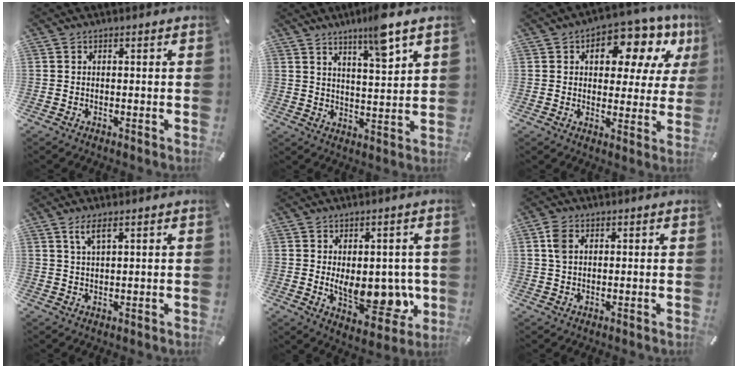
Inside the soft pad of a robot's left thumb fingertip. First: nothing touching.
{"total": 8.3, "force": [6.4, 0.8, 5.2], "torque": [-0.085, -0.038, 0.106]}
{"total": 12.6, "force": [6.0, 7.3, 8.4], "torque": [-0.109, -0.028, 0.099]}
{"total": 3.5, "force": [2.0, 0.8, 2.8], "torque": [-0.062, 0.003, 0.034]}
{"total": 13.1, "force": [-1.3, 7.7, 10.5], "torque": [-0.130, -0.010, -0.014]}
{"total": 4.1, "force": [1.3, 2.8, 2.7], "torque": [-0.065, 0.007, 0.021]}